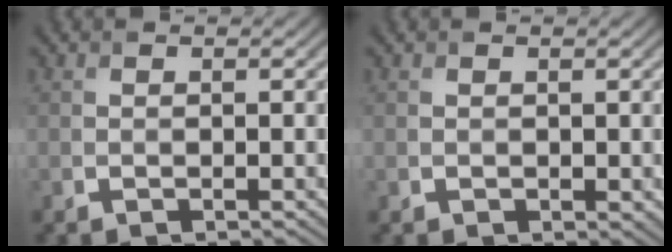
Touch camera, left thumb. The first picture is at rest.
{"total": 0.5, "force": [0.0, 0.4, 0.4], "torque": [-0.003, -0.004, 0.001]}